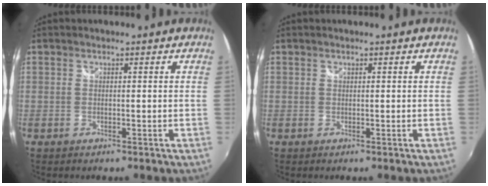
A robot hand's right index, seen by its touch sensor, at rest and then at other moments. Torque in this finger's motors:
{"motor_torque": [0.00, 0.00, 0.05, 0.01]}